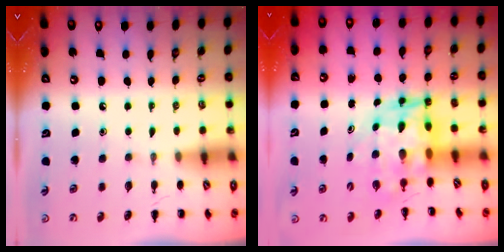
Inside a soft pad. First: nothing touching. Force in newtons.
{"total": 6.5, "press": 6.2, "slide": 2.2}